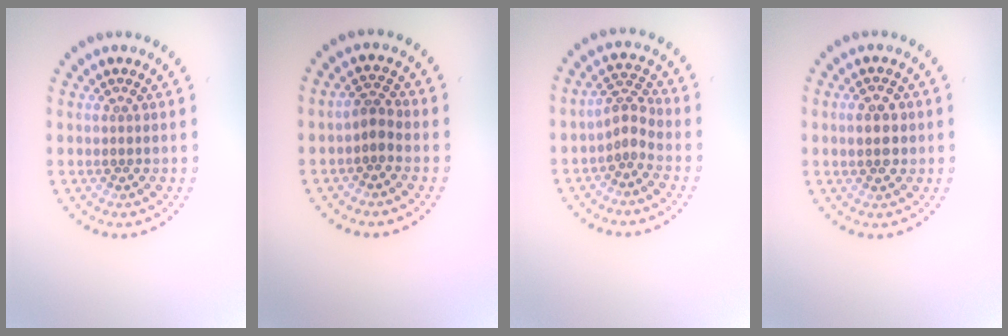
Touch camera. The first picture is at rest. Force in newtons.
{"total": 1.6, "press": 1.3, "slide": 1.0}
{"total": 2.2, "press": 1.6, "slide": 1.5}
{"total": 3.0, "press": 3.0, "slide": 0.1}